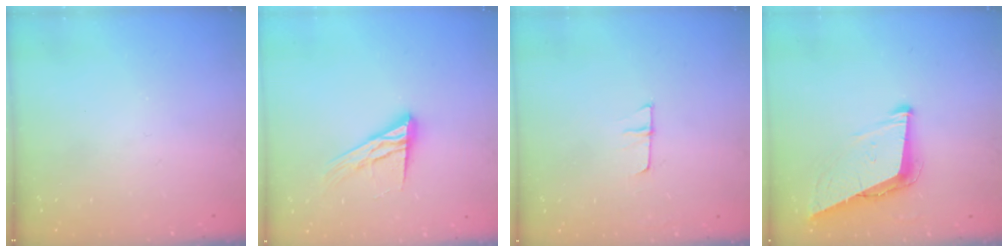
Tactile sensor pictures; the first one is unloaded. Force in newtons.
{"total": 13.1, "press": 13.1, "slide": 1.0}
{"total": 5.7, "press": 5.6, "slide": 0.6}
{"total": 9.0, "press": 8.6, "slide": 2.6}